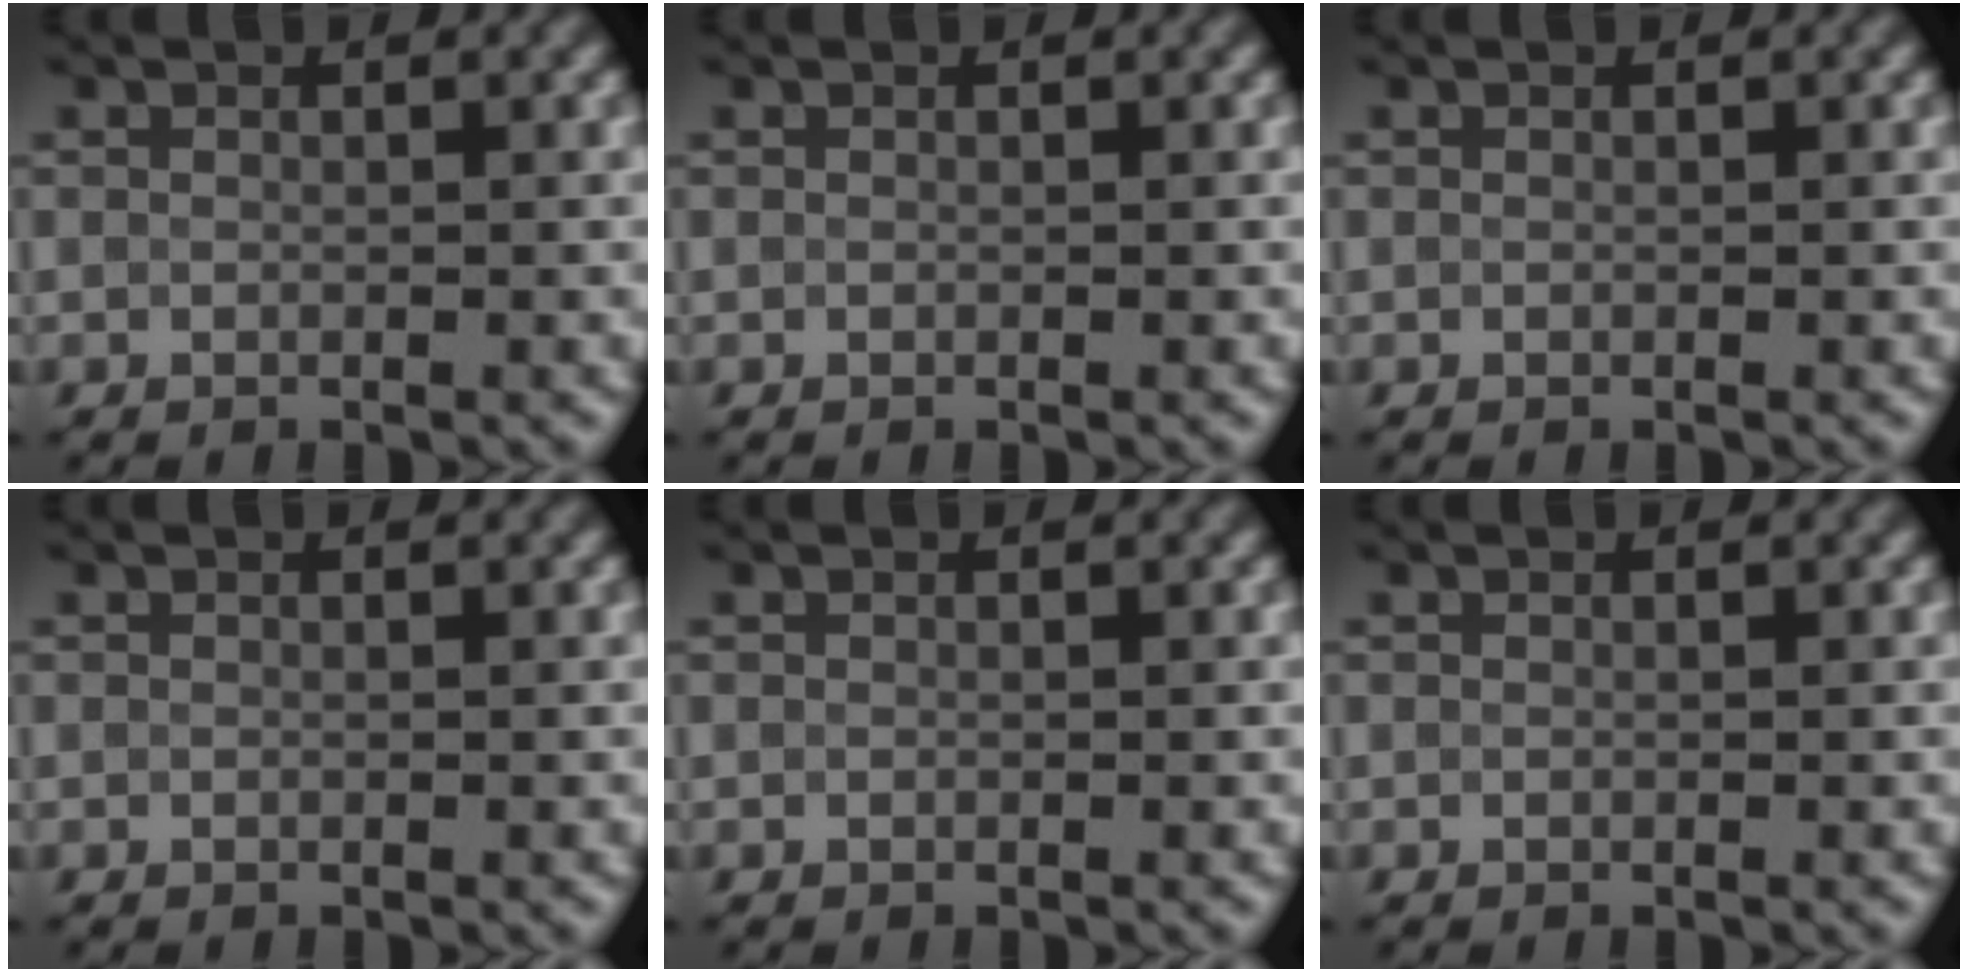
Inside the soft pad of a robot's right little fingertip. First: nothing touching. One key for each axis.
{"total": 0.0}
{"total": 0.0}
{"total": 0.0}
{"total": 0.0}
{"total": 0.0}